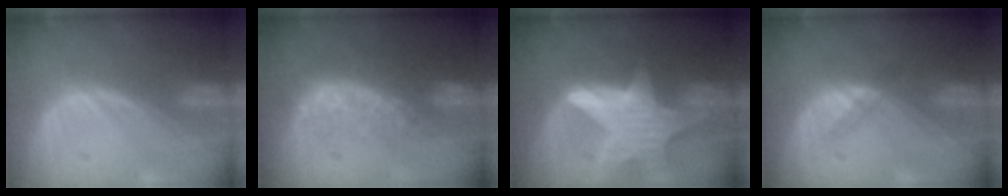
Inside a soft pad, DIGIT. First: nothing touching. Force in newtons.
{"total": 8.3, "press": 7.0, "slide": 4.4}
{"total": 9.0, "press": 9.0, "slide": 0.6}
{"total": 1.5, "press": 1.5, "slide": 0.1}